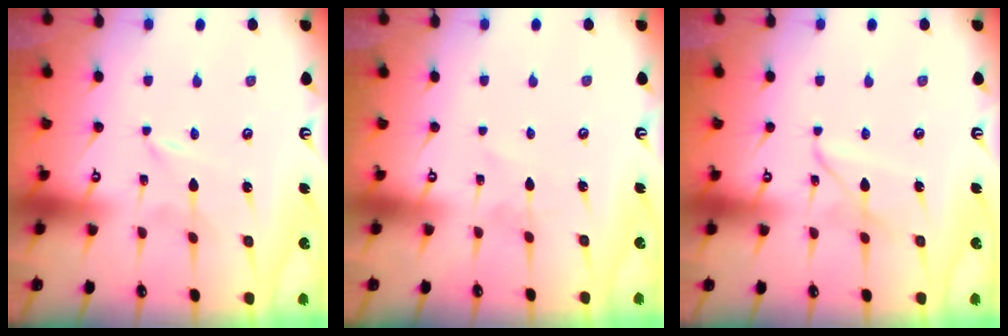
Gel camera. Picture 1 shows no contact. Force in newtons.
{"total": 1.4, "press": 1.4, "slide": 0.1}
{"total": 5.0, "press": 4.9, "slide": 0.4}